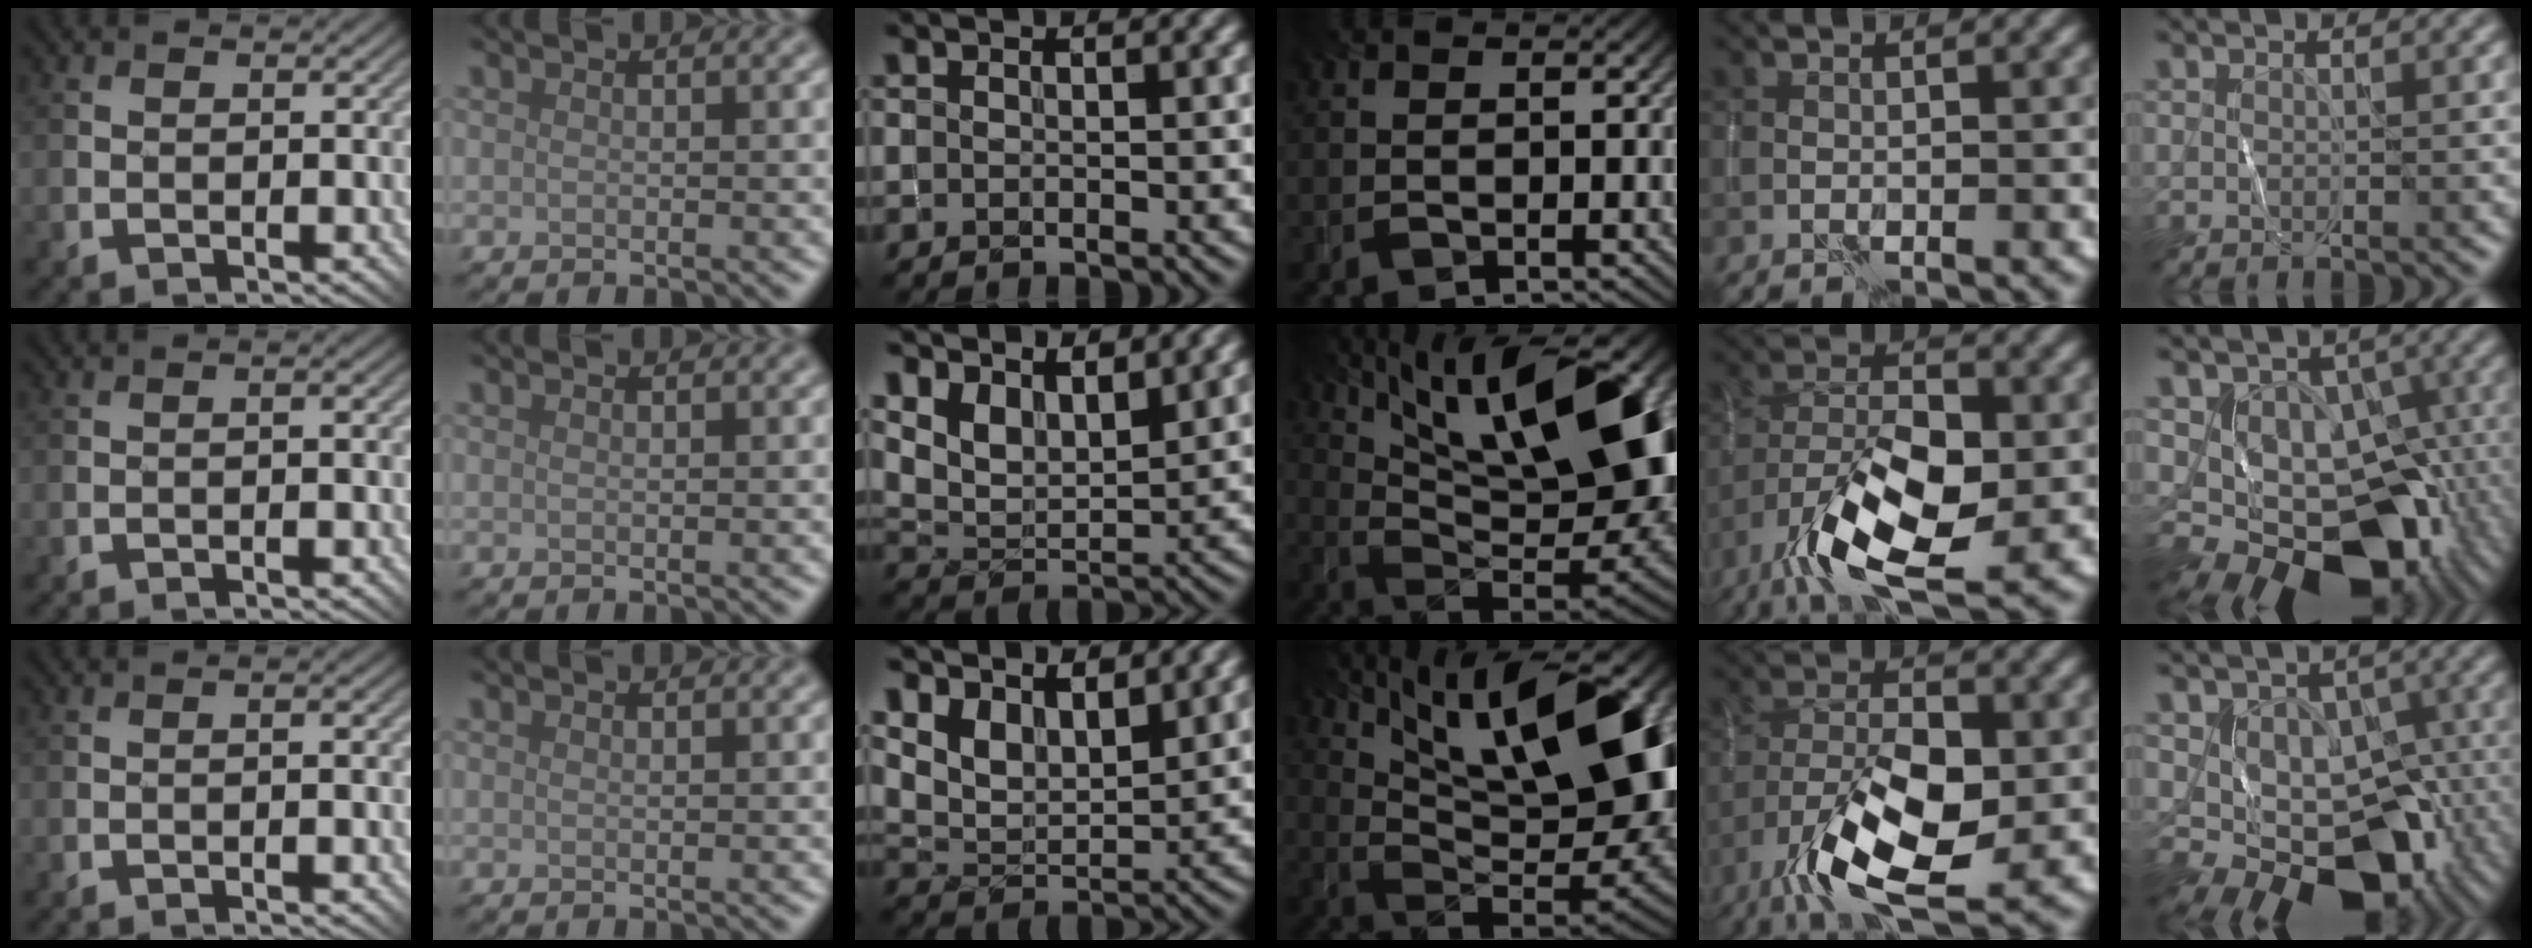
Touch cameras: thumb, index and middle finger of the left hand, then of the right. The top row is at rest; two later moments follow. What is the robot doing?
{"motion": "wrap", "object": "yarn"}